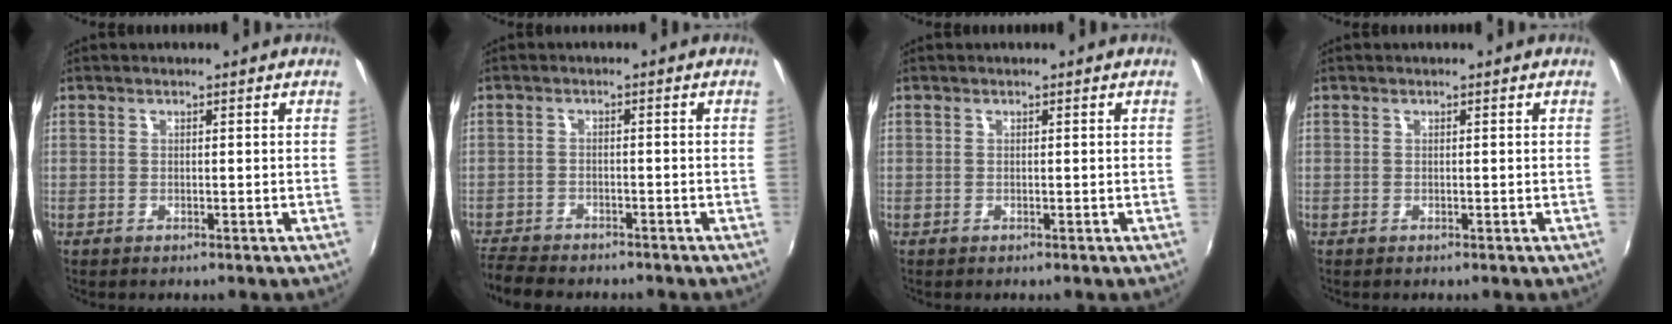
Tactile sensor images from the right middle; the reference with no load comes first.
{"total": 7.5, "force": [-6.9, 1.8, 2.3], "torque": [-0.075, -0.024, -0.118]}
{"total": 0.0}
{"total": 0.0}